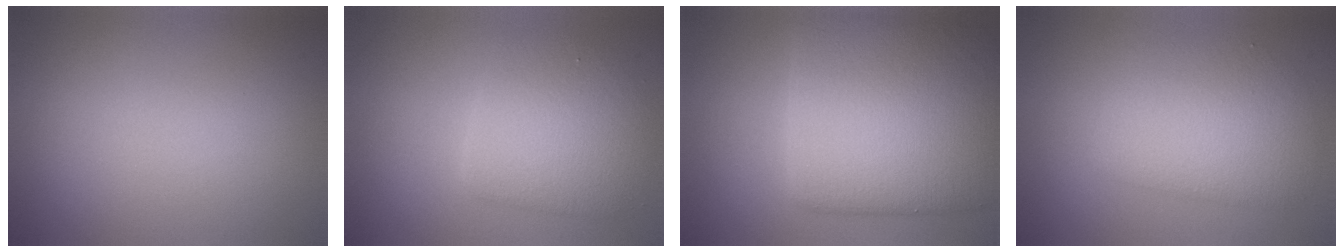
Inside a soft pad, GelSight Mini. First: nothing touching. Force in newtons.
{"total": 4.7, "press": 4.7, "slide": 0.1}
{"total": 10.2, "press": 10.2, "slide": 0.3}
{"total": 4.7, "press": 4.7, "slide": 0.1}